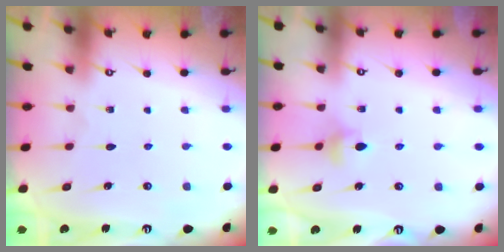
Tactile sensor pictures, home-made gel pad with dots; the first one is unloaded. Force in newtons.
{"total": 4.2, "press": 4.1, "slide": 0.7}